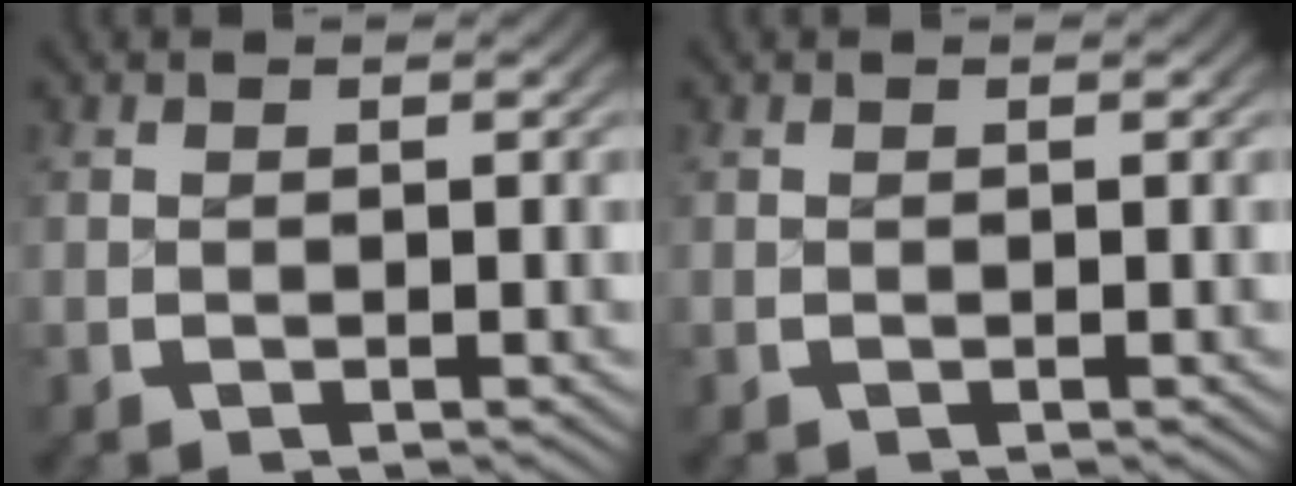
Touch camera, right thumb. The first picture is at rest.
{"total": 0.0}